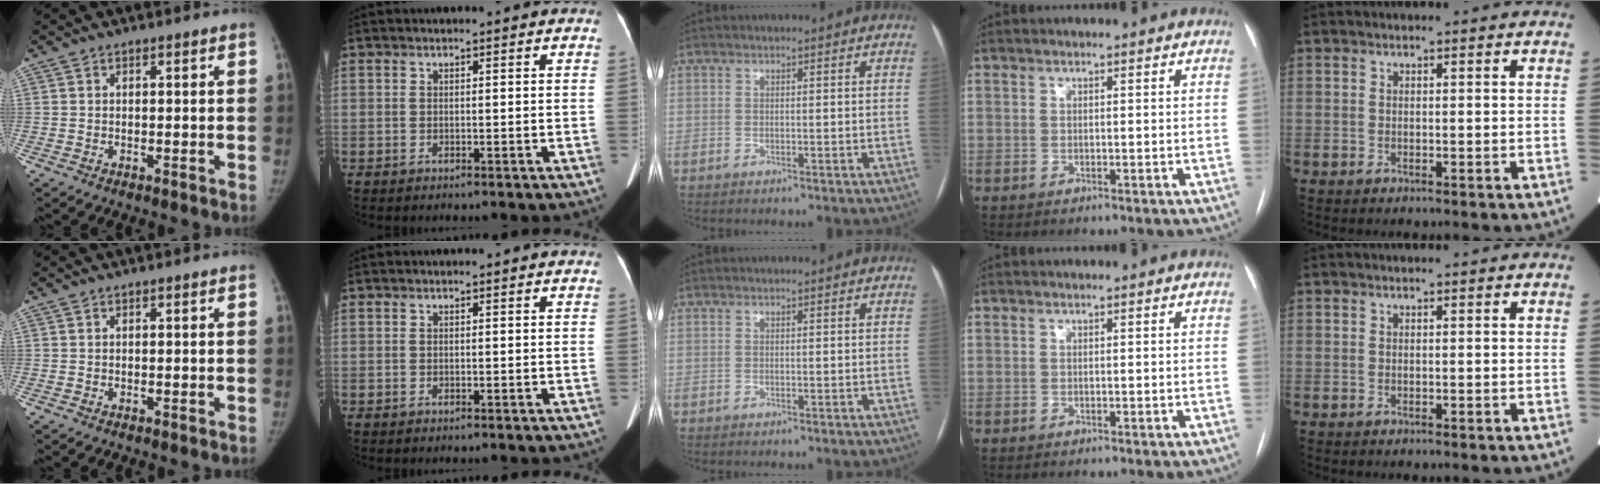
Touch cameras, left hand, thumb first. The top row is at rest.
{}